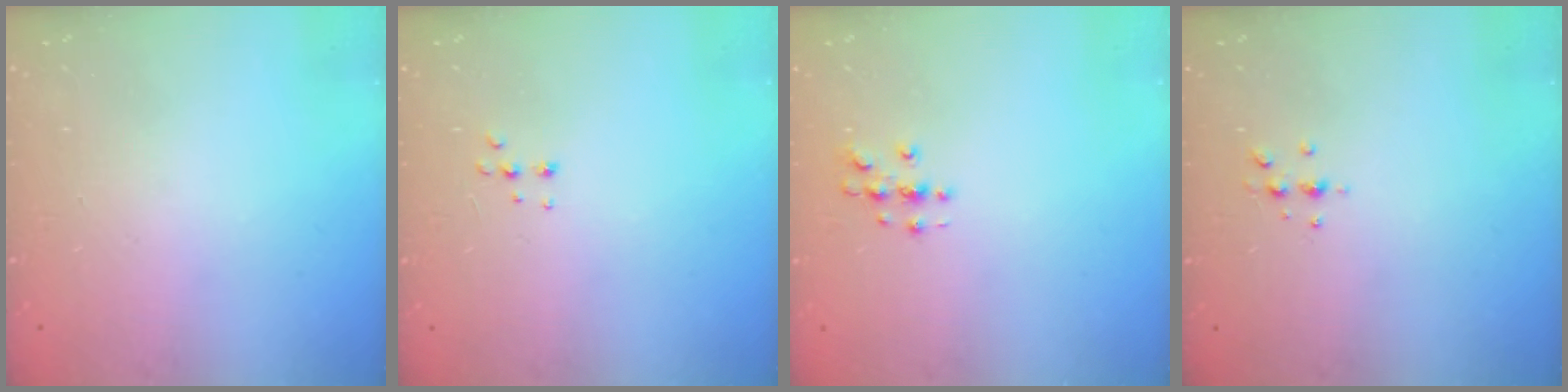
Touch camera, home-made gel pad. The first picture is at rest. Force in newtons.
{"total": 3.4, "press": 3.3, "slide": 0.6}
{"total": 2.8, "press": 2.8, "slide": 0.2}
{"total": 4.3, "press": 4.2, "slide": 1.1}